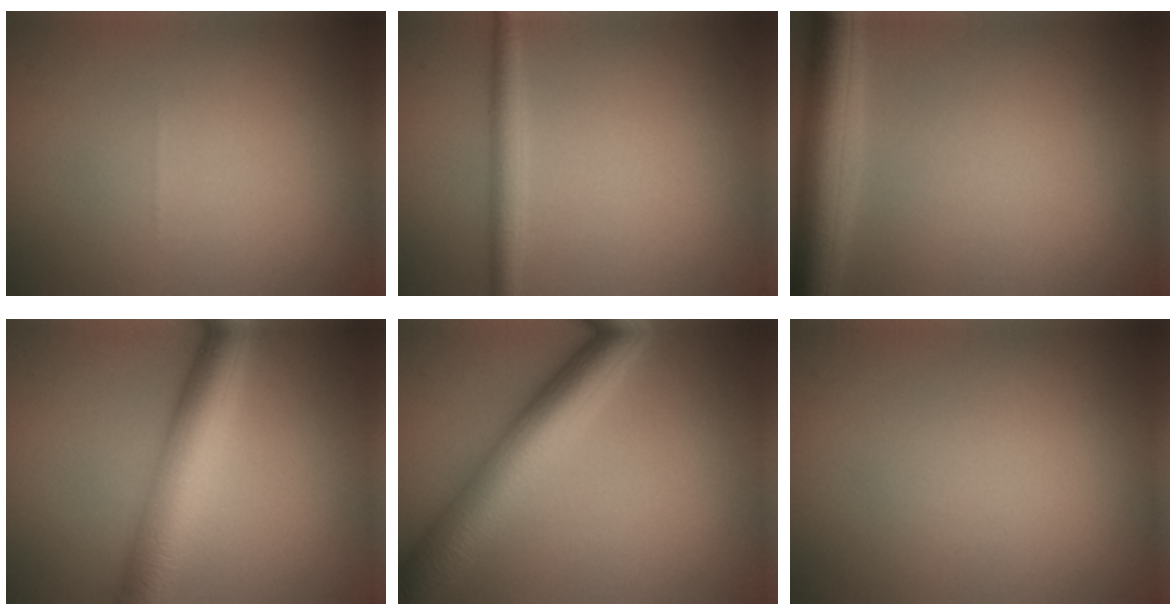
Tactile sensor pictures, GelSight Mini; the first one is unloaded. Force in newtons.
{"total": 2.4, "press": 2.4, "slide": 0.1}
{"total": 5.4, "press": 5.4, "slide": 0.4}
{"total": 7.3, "press": 7.3, "slide": 0.1}
{"total": 8.3, "press": 8.3, "slide": 0.1}
{"total": 0.0}